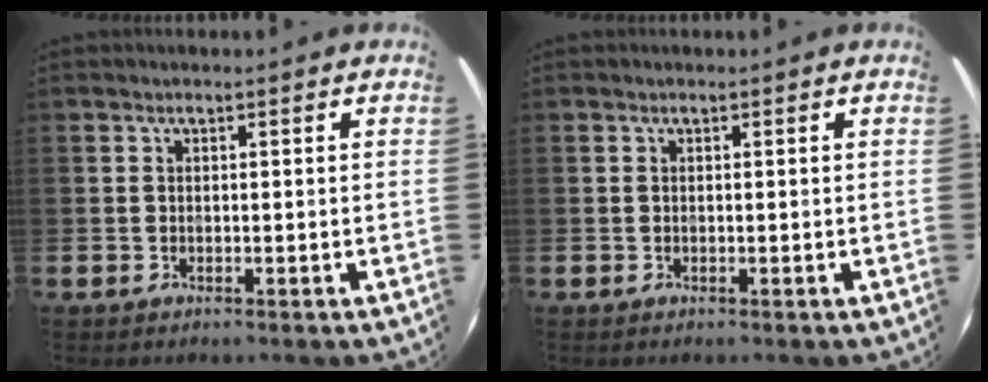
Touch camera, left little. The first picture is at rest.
{"total": 0.0}